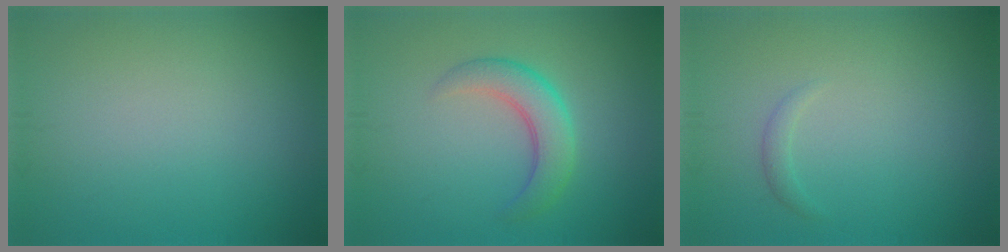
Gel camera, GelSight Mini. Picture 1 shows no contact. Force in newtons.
{"total": 3.5, "press": 3.5, "slide": 0.1}
{"total": 0.7, "press": 0.7, "slide": 0.0}